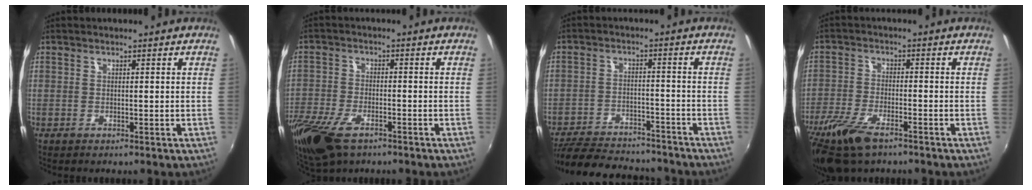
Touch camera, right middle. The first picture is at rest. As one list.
[{"total": 14.5, "force": [-9.0, 6.9, 9.0], "torque": [-0.226, -0.048, -0.168]}, {"total": 18.6, "force": [-16.1, 5.9, 7.2], "torque": [-0.163, -0.001, -0.227]}, {"total": 11.4, "force": [-7.9, 4.0, 7.2], "torque": [-0.175, -0.033, -0.156]}]